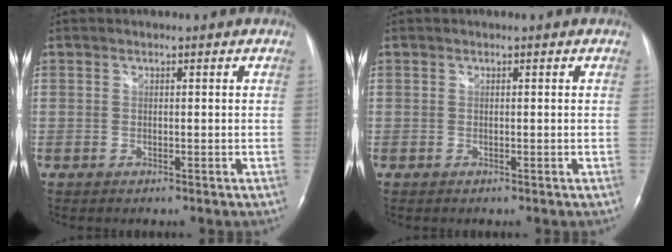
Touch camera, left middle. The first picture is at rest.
{"total": 0.0}